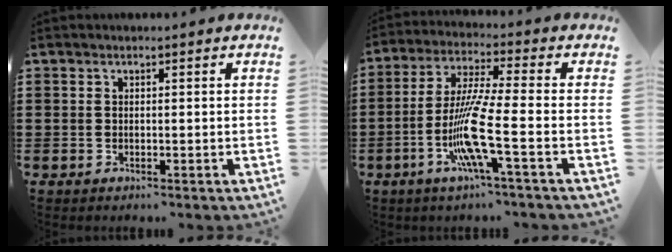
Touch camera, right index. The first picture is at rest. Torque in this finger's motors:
{"motor_torque": [2.14, 0.00, 0.47, 0.18]}